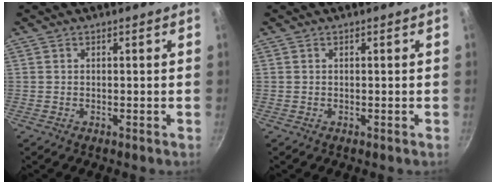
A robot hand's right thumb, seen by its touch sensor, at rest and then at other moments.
{"total": 0.0}